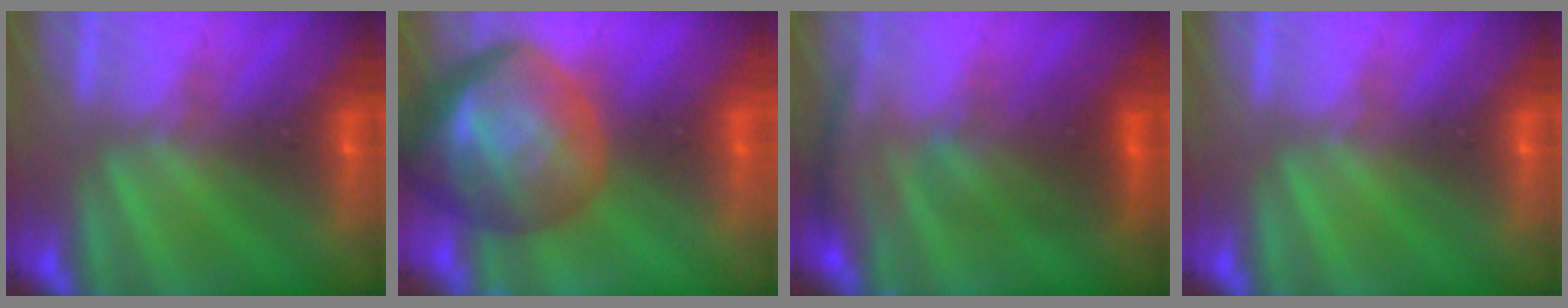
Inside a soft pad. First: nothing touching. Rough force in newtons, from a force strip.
{"total": 7.3}
{"total": 2.8}
{"total": 0.0}